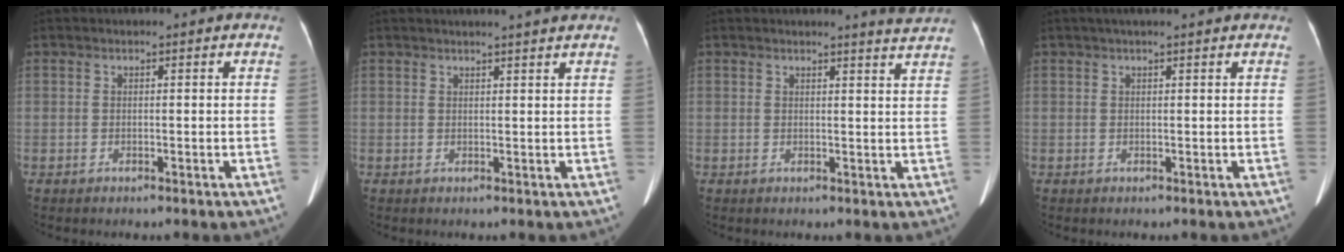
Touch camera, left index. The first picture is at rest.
{"total": 4.5, "force": [3.9, -0.6, 2.0], "torque": [-0.027, 0.011, 0.043]}
{"total": 3.5, "force": [3.3, -0.9, 0.6], "torque": [-0.014, -0.018, 0.024]}
{"total": 5.3, "force": [4.3, 0.3, 3.0], "torque": [-0.041, 0.032, 0.056]}